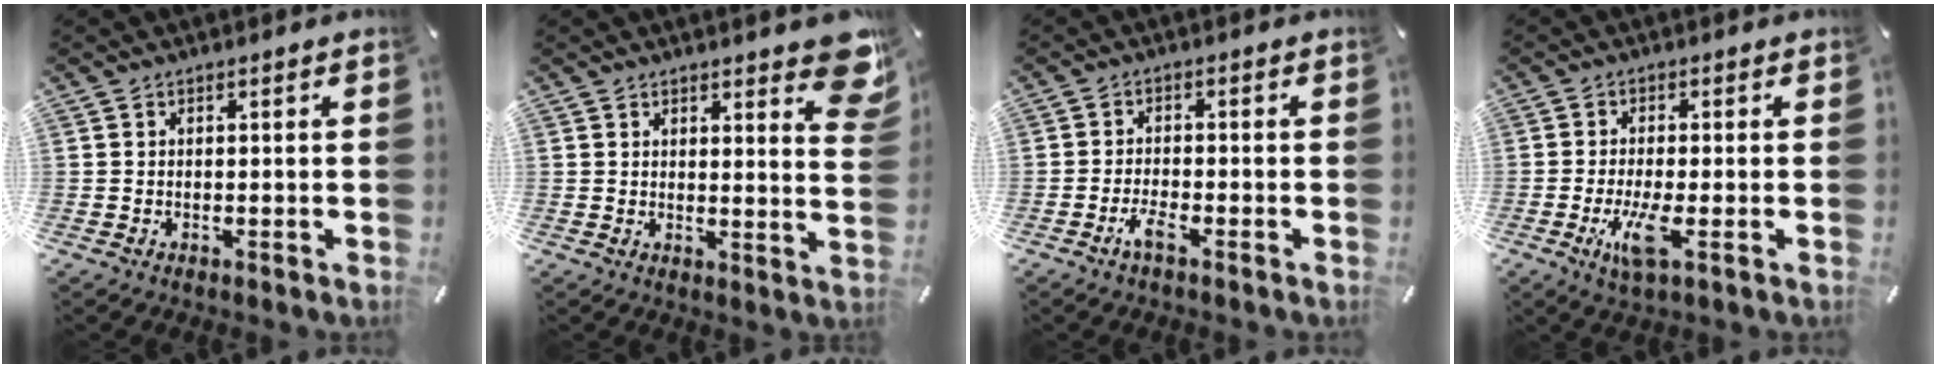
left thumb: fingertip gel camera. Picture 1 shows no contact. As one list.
[{"total": 7.9, "force": [5.6, 2.7, 4.9], "torque": [-0.045, -0.042, 0.092]}, {"total": 3.3, "force": [-2.2, 0.9, 2.3], "torque": [-0.051, 0.004, -0.044]}, {"total": 7.3, "force": [-2.1, 1.9, 6.7], "torque": [-0.138, -0.023, -0.039]}]